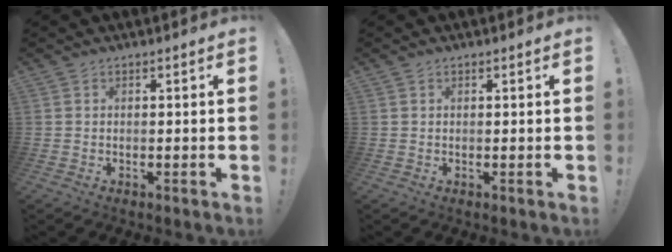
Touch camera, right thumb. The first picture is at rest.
{"total": 0.0}